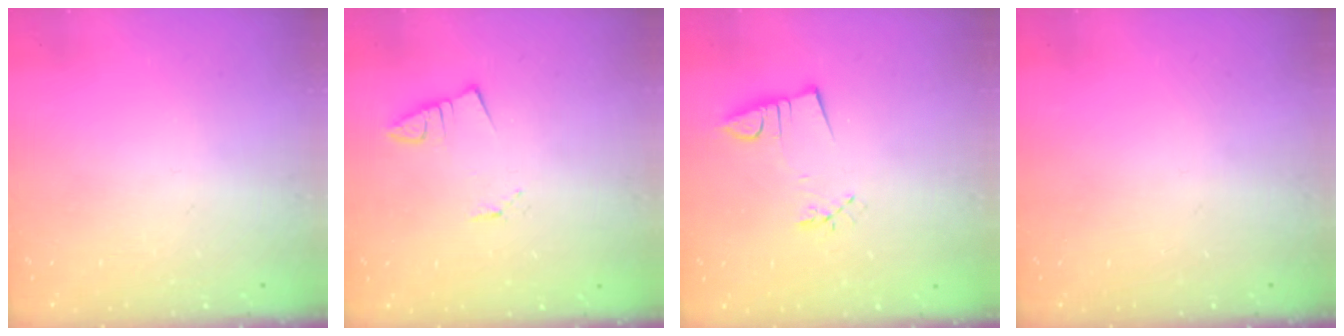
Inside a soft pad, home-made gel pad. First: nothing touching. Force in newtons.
{"total": 1.2, "press": 1.2, "slide": 0.1}
{"total": 3.4, "press": 2.1, "slide": 2.7}
{"total": 0.0}